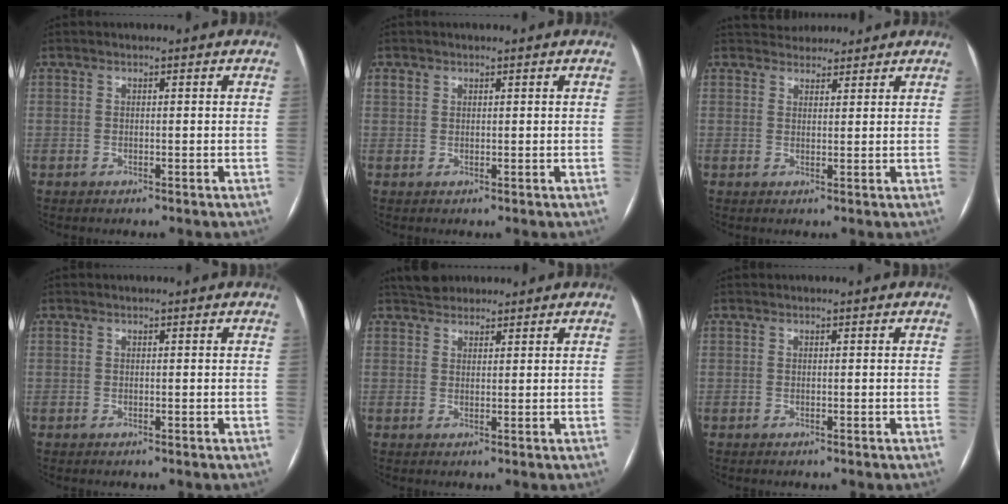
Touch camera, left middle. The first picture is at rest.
{"total": 1.1, "force": [0.7, 0.7, 0.2], "torque": [-0.005, 0.006, 0.015]}
{"total": 5.2, "force": [4.8, 2.0, 0.7], "torque": [-0.004, 0.022, 0.070]}
{"total": 0.0}
{"total": 3.8, "force": [3.4, 1.6, 0.6], "torque": [-0.012, 0.022, 0.057]}
{"total": 0.0}